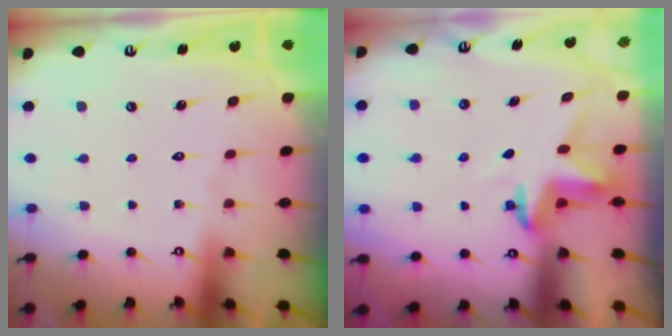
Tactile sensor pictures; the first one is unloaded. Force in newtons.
{"total": 3.7, "press": 3.7, "slide": 0.3}